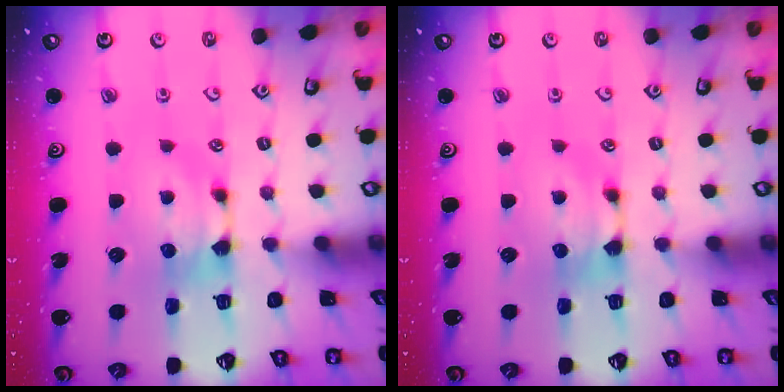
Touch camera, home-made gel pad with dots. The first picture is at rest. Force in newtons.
{"total": 0.0}